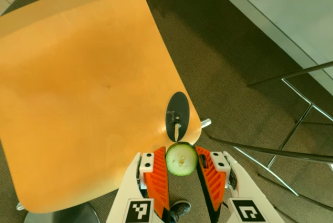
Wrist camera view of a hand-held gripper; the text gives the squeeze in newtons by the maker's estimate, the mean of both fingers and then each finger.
{"total": 9.1, "left": 9.0, "right": 9.2}